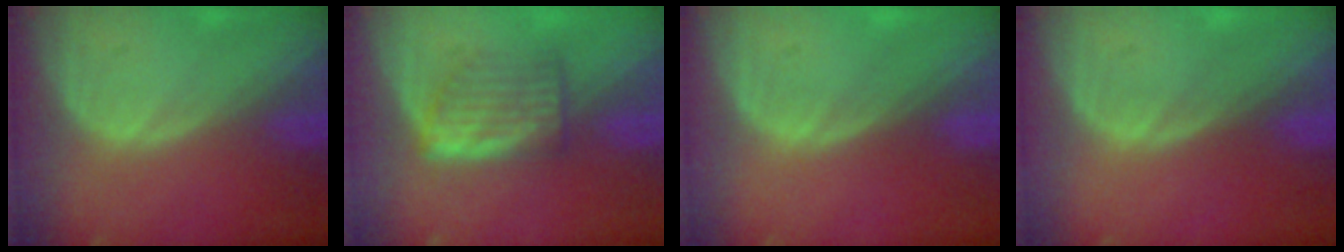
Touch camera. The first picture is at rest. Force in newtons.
{"total": 5.0, "press": 4.9, "slide": 1.2}
{"total": 0.0}
{"total": 0.0}